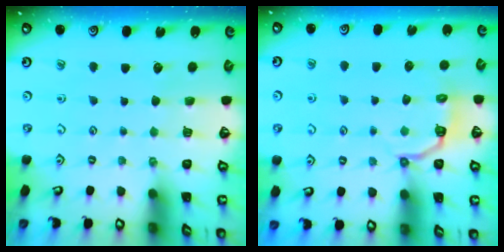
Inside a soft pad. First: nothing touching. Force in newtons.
{"total": 4.9, "press": 3.7, "slide": 3.2}